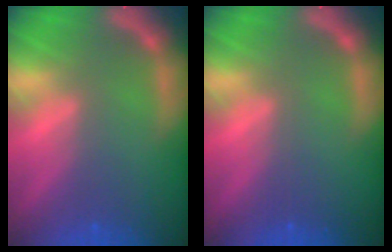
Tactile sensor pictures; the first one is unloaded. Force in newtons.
{"total": 0.0}